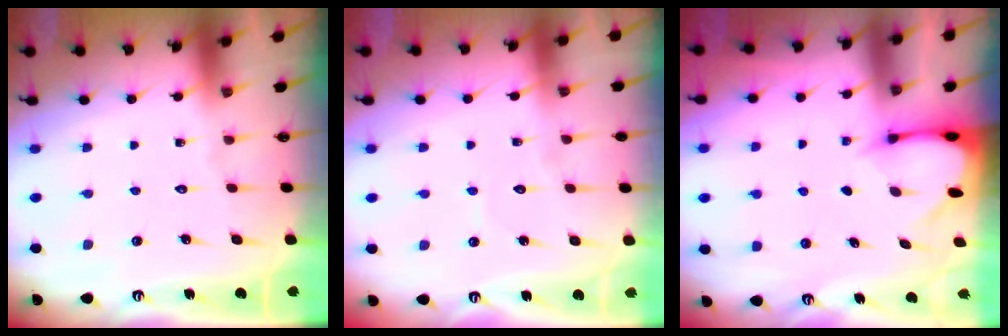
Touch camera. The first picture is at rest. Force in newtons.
{"total": 3.3, "press": 3.3, "slide": 0.3}
{"total": 2.6, "press": 2.5, "slide": 0.4}